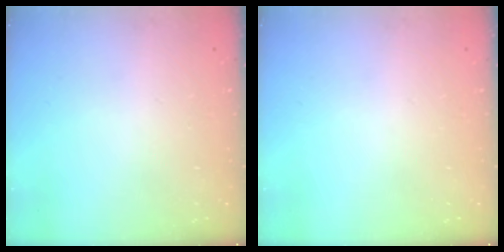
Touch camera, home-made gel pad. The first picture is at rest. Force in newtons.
{"total": 0.0}